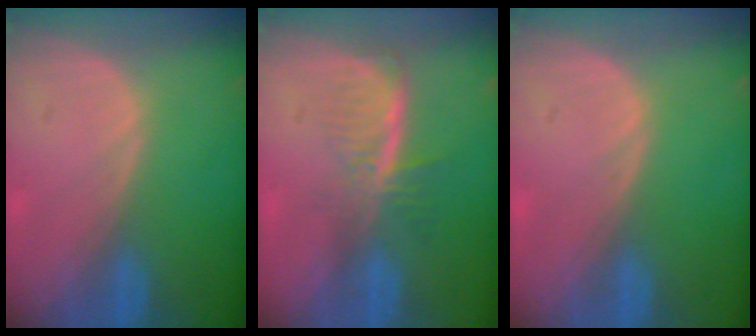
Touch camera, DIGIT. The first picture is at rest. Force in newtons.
{"total": 6.0, "press": 5.2, "slide": 3.0}
{"total": 0.0}